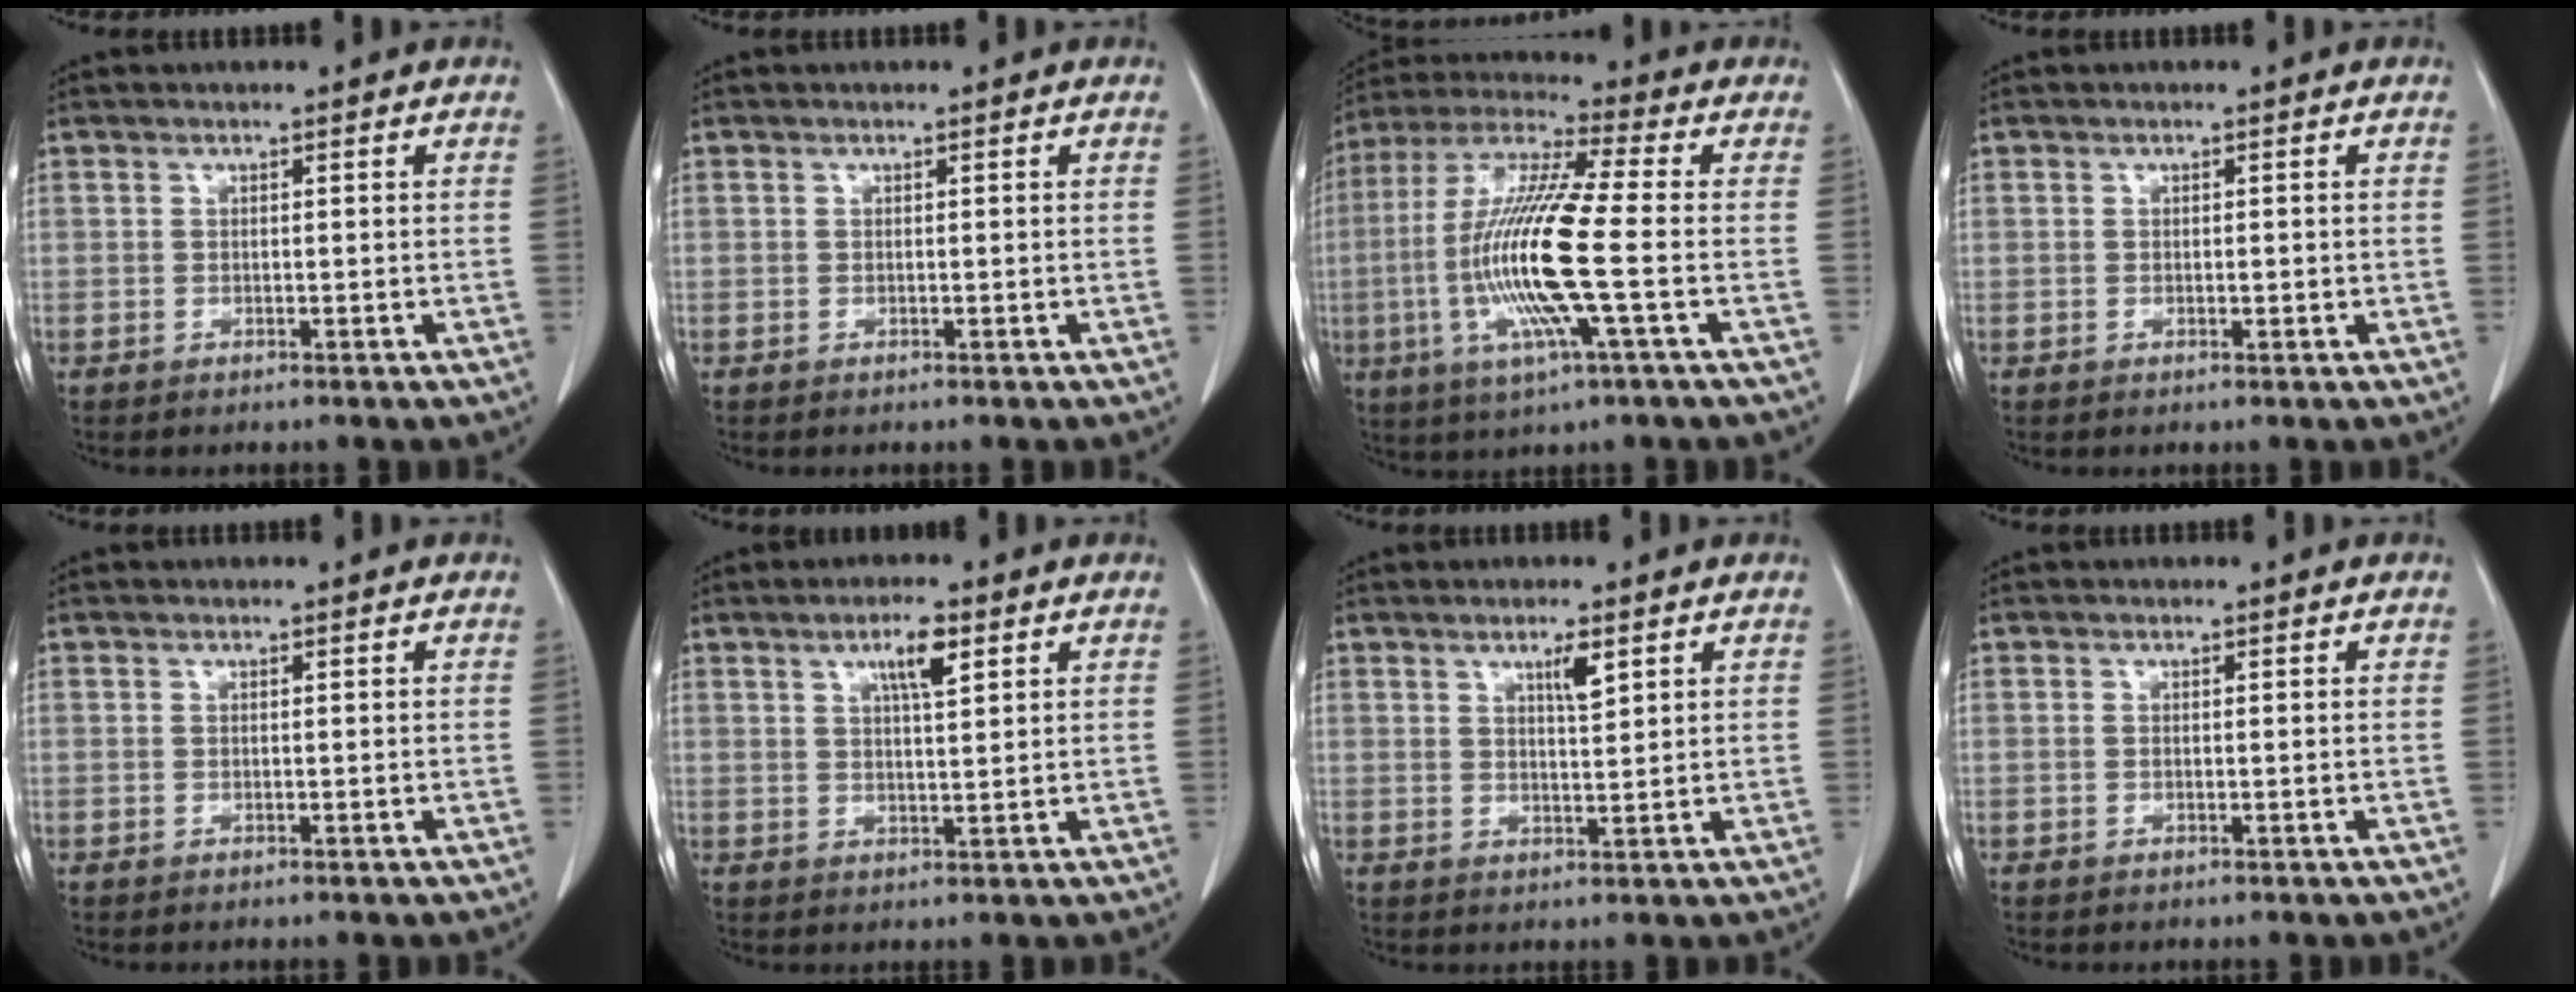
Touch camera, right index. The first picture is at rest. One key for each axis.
{"total": 0.0}
{"total": 16.1, "fx": -2.9, "fy": 0.5, "fz": 15.8, "tx": -0.330, "ty": -0.009, "tz": -0.064}
{"total": 0.8, "fx": -0.1, "fy": 0.3, "fz": 0.7, "tx": -0.013, "ty": 0.000, "tz": -0.001}
{"total": 0.0}
{"total": 4.6, "fx": 2.3, "fy": 0.7, "fz": 3.9, "tx": -0.069, "ty": 0.000, "tz": 0.040}
{"total": 3.1, "fx": 1.8, "fy": 0.4, "fz": 2.6, "tx": -0.044, "ty": -0.002, "tz": 0.032}
{"total": 0.0}